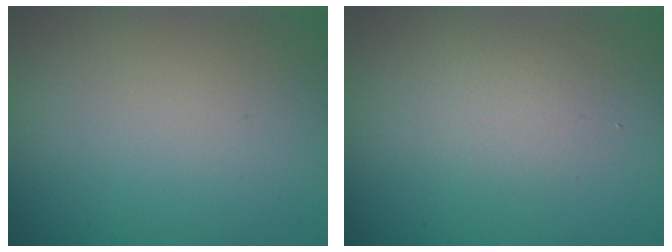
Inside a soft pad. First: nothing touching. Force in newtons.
{"total": 1.9, "press": 1.9, "slide": 0.1}